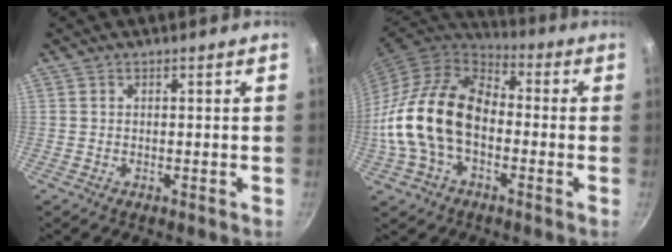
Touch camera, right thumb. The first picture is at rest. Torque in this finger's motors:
{"motor_torque": [-0.27, 1.82, 2.41, -0.36, 0.74]}